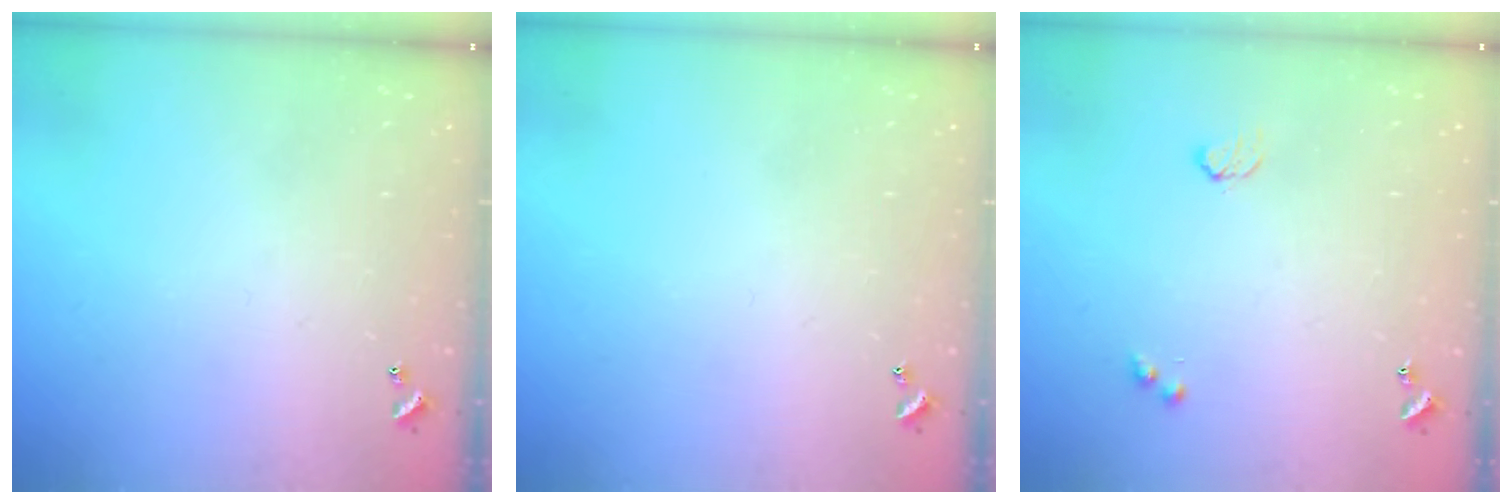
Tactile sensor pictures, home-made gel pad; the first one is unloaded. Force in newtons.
{"total": 0.0}
{"total": 2.9, "press": 2.9, "slide": 0.5}